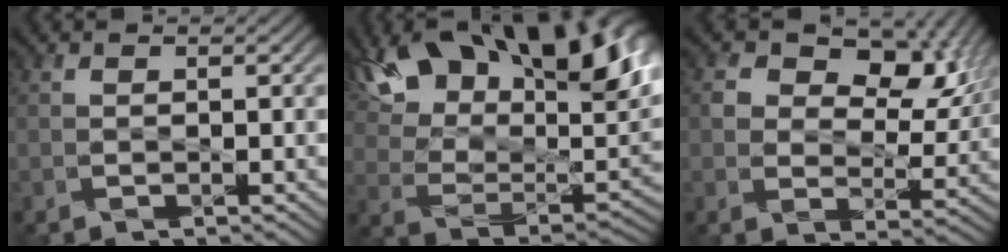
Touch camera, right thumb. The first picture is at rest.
{"total": 20.2, "force": [12.4, 9.6, 12.8], "torque": [-0.244, 0.031, 0.200]}
{"total": 10.3, "force": [4.4, 7.0, 6.1], "torque": [-0.108, 0.002, 0.065]}